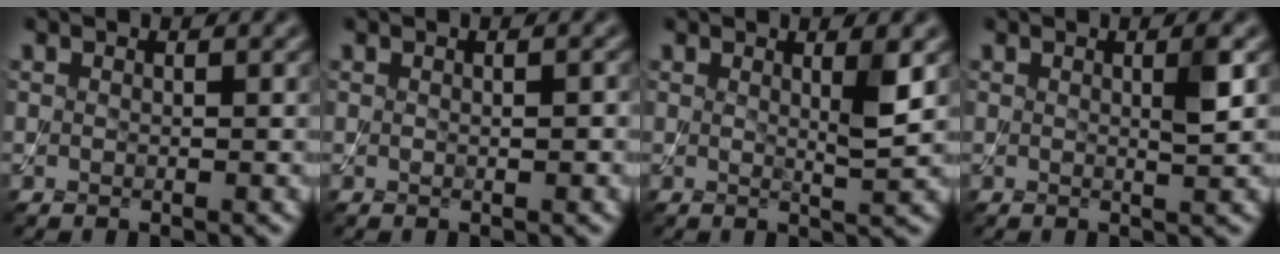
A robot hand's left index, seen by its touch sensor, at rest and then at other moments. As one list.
[{"total": 0.8, "force": [0.1, 0.3, 0.8], "torque": [-0.013, -0.001, 0.001]}, {"total": 2.4, "force": [0.8, 0.4, 2.3], "torque": [-0.029, -0.004, 0.009]}, {"total": 1.6, "force": [0.4, 0.2, 1.6], "torque": [-0.023, -0.001, 0.003]}]